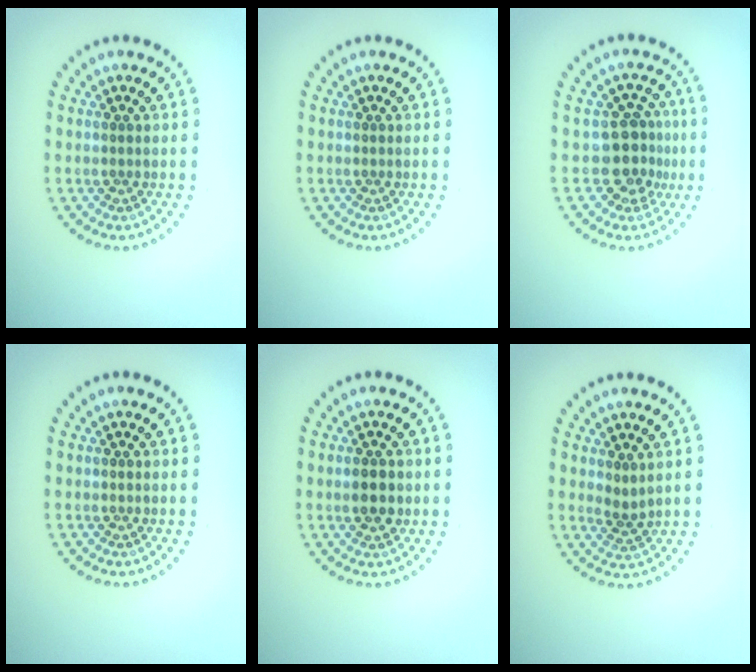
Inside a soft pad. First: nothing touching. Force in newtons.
{"total": 0.0}
{"total": 3.5, "press": 2.8, "slide": 2.0}
{"total": 0.0}
{"total": 2.4, "press": 2.4, "slide": 0.2}
{"total": 1.6, "press": 1.1, "slide": 1.2}